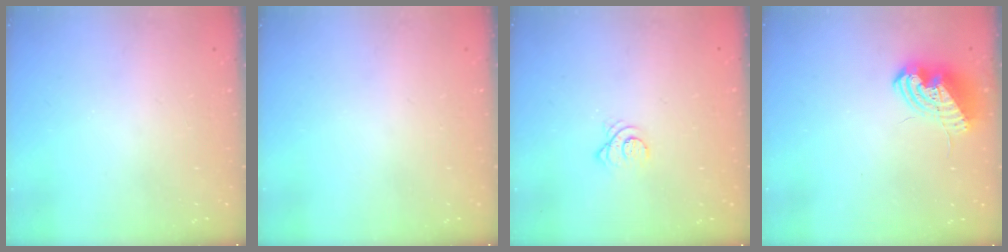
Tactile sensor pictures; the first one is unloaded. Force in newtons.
{"total": 0.0}
{"total": 3.5, "press": 3.5, "slide": 0.5}
{"total": 10.1, "press": 10.1, "slide": 1.3}